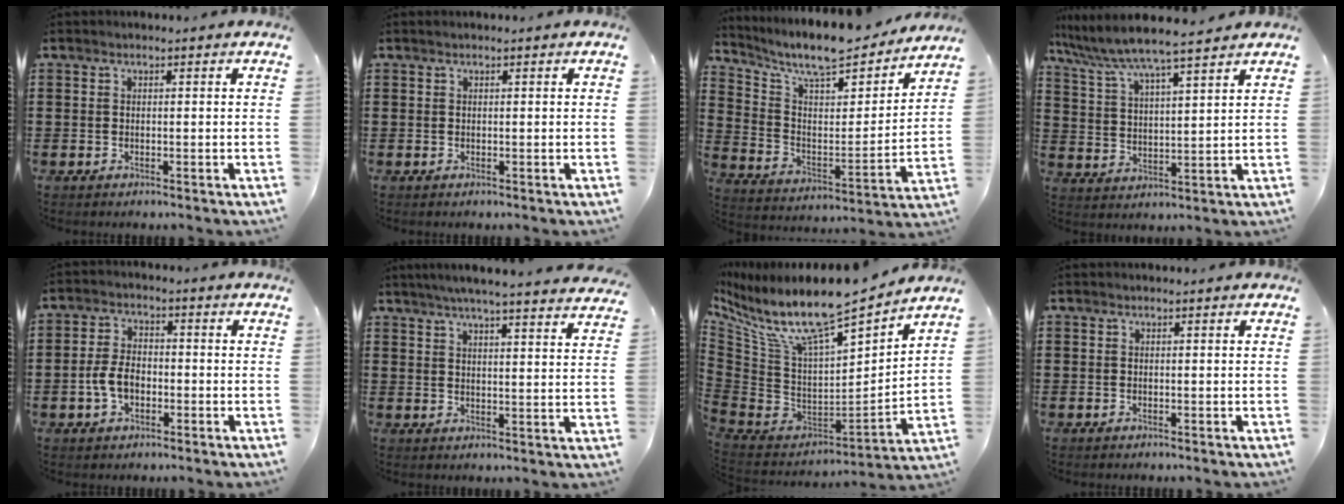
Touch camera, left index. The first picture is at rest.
{"total": 0.0}
{"total": 9.4, "force": [8.4, 1.6, 3.9], "torque": [-0.105, -0.064, 0.142]}
{"total": 6.2, "force": [5.6, -0.1, 2.6], "torque": [-0.076, -0.033, 0.093]}
{"total": 5.2, "force": [-1.5, 3.2, 3.9], "torque": [-0.097, 0.000, -0.035]}
{"total": 5.0, "force": [4.7, -0.4, 1.8], "torque": [-0.051, -0.024, 0.081]}
{"total": 10.5, "force": [7.8, 1.9, 6.8], "torque": [-0.168, -0.066, 0.128]}
{"total": 0.0}